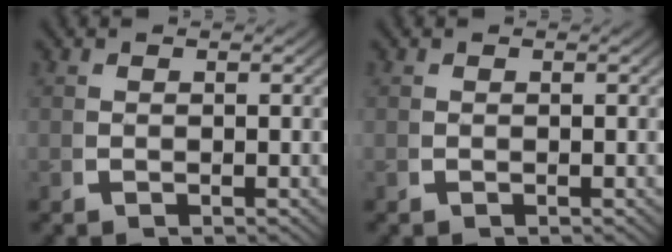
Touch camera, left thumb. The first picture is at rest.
{"total": 0.0}